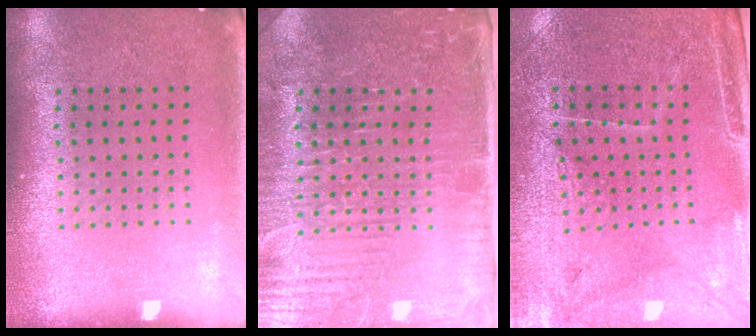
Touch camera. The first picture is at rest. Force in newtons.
{"total": 5.0, "press": 4.5, "slide": 2.2}
{"total": 3.3, "press": 3.1, "slide": 1.0}